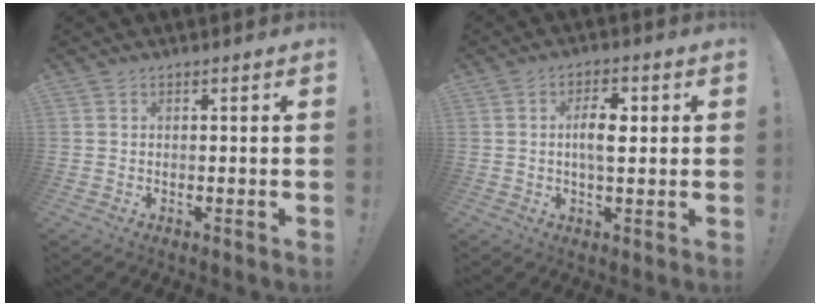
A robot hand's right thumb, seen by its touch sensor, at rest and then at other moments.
{"total": 6.6, "force": [0.6, 3.1, 5.8], "torque": [-0.100, 0.003, 0.003]}